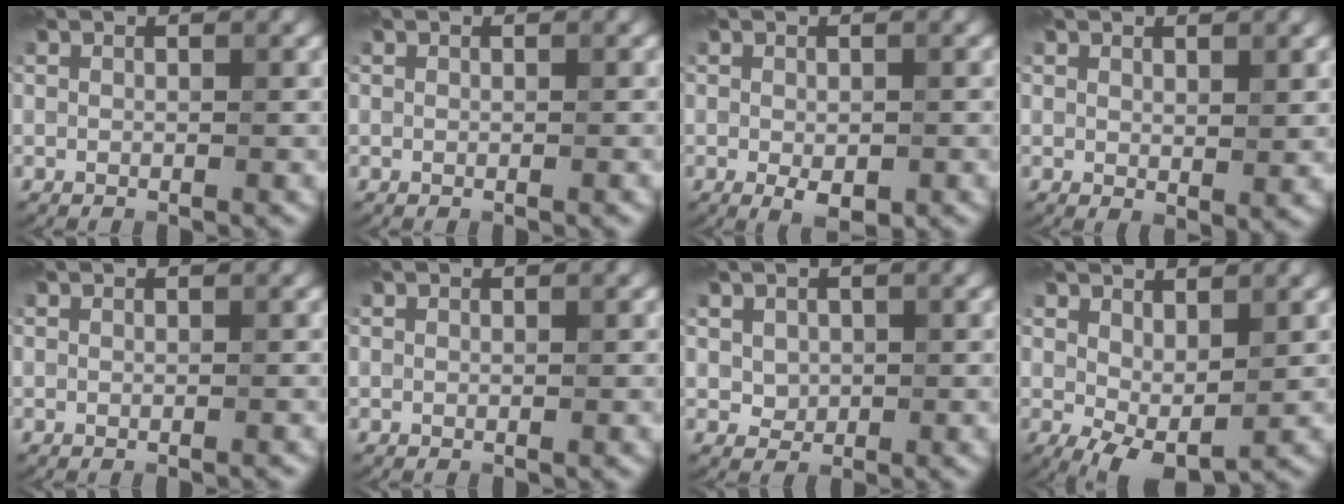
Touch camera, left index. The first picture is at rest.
{"total": 0.0}
{"total": 2.4, "force": [-0.6, 1.2, 2.0], "torque": [-0.032, -0.005, -0.005]}
{"total": 1.7, "force": [0.9, 0.7, 1.2], "torque": [-0.018, -0.004, 0.021]}
{"total": 0.0}
{"total": 0.0}
{"total": 1.6, "force": [0.4, 1.4, 0.7], "torque": [-0.014, -0.001, 0.009]}
{"total": 4.0, "force": [0.6, 2.0, 3.4], "torque": [-0.070, -0.007, 0.018]}